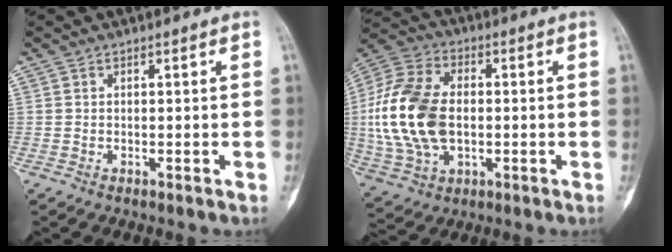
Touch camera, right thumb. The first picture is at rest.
{"total": 19.0, "force": [-0.2, 12.0, 14.7], "torque": [-0.301, 0.012, -0.001]}